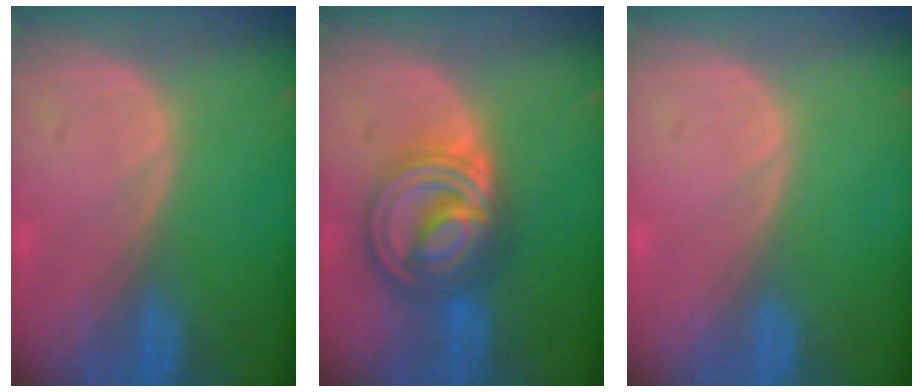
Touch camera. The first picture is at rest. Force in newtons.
{"total": 9.0, "press": 9.0, "slide": 0.7}
{"total": 0.0}